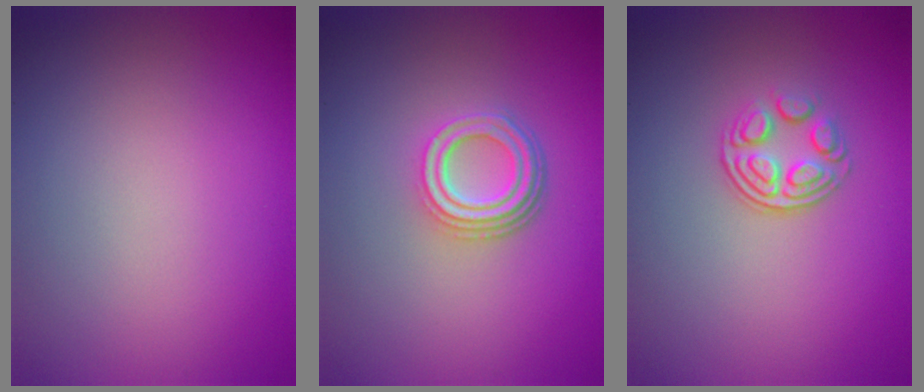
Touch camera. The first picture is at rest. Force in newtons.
{"total": 4.2, "press": 3.1, "slide": 2.7}
{"total": 3.2, "press": 2.4, "slide": 2.2}